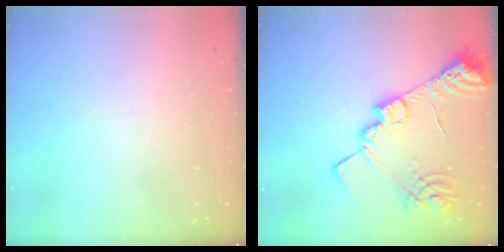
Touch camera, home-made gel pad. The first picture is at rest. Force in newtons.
{"total": 18.2, "press": 18.1, "slide": 1.5}